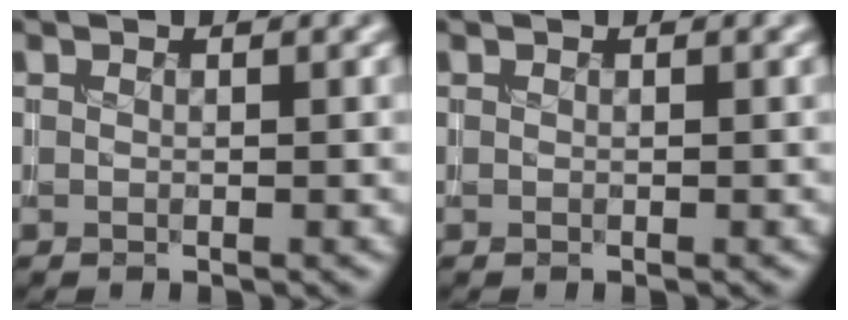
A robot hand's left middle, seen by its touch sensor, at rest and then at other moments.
{"total": 0.0}